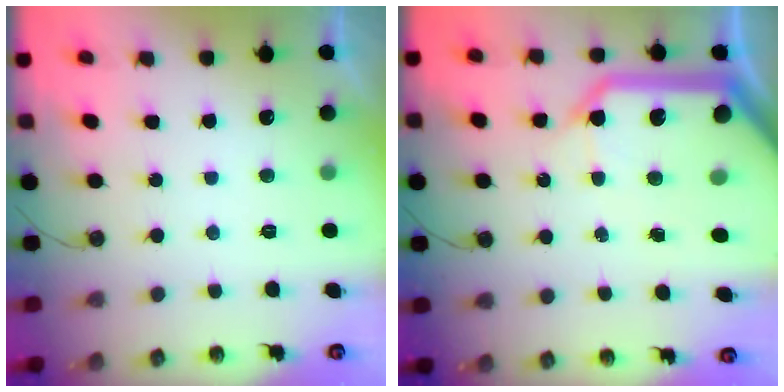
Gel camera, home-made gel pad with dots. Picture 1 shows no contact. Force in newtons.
{"total": 21.5, "press": 21.3, "slide": 3.1}